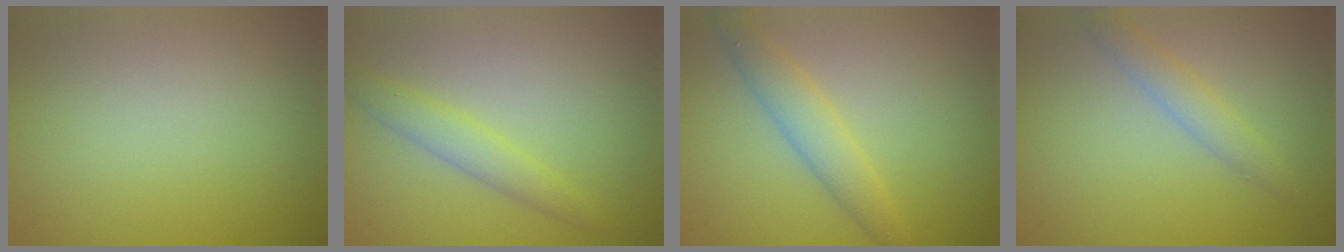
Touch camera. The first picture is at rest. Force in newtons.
{"total": 2.3, "press": 2.3, "slide": 0.1}
{"total": 2.9, "press": 2.9, "slide": 0.0}
{"total": 2.1, "press": 2.1, "slide": 0.0}